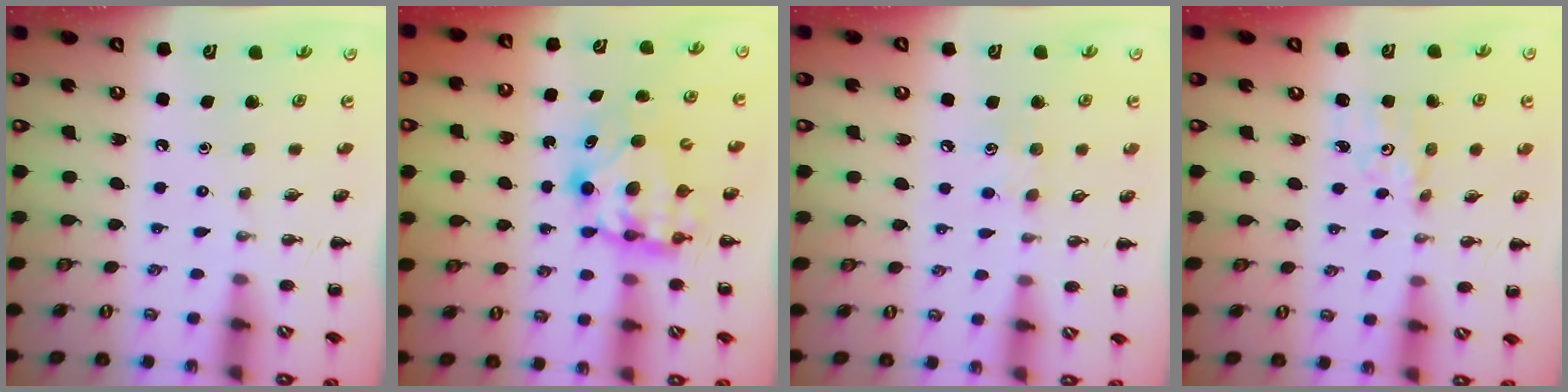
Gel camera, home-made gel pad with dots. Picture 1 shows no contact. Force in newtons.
{"total": 6.6, "press": 6.5, "slide": 1.2}
{"total": 5.9, "press": 5.8, "slide": 1.4}
{"total": 2.4, "press": 2.3, "slide": 0.8}